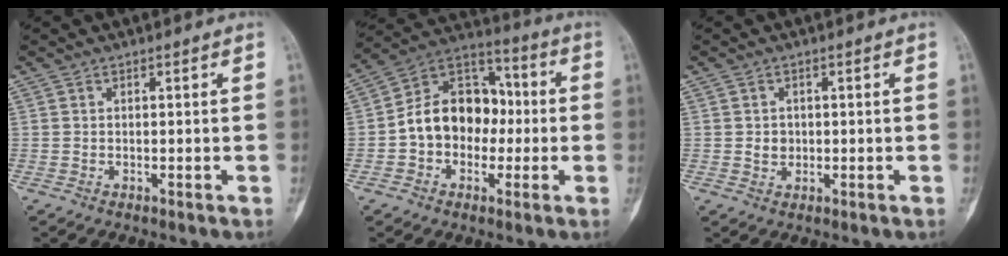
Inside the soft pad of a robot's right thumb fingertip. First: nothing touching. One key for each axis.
{"total": 14.8, "fx": -1.2, "fy": 11.4, "fz": 9.5, "tx": -0.115, "ty": 0.045, "tz": -0.030}
{"total": 2.1, "fx": 0.0, "fy": 1.9, "fz": 1.0, "tx": -0.006, "ty": 0.003, "tz": 0.003}